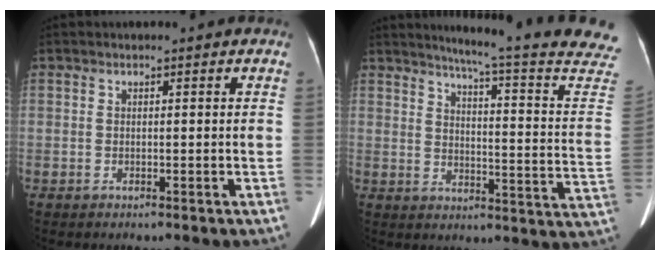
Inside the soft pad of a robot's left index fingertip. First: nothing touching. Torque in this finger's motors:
{"motor_torque": [0.60, -1.27, 0.00, 0.06]}